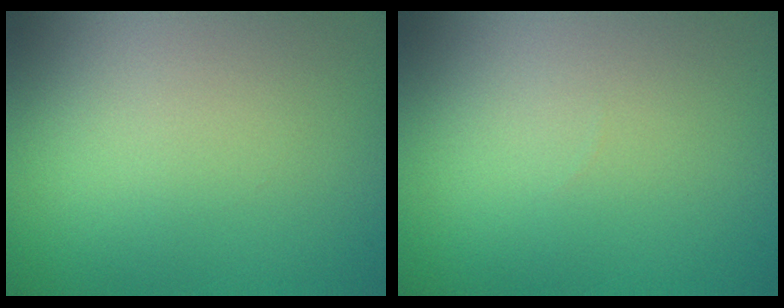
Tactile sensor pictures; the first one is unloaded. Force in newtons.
{"total": 0.0}